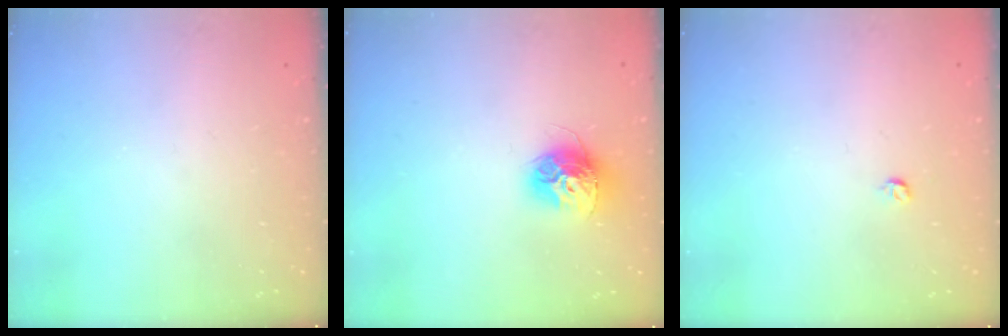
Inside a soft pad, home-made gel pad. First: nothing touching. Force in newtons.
{"total": 12.2, "press": 12.1, "slide": 1.0}
{"total": 3.2, "press": 3.2, "slide": 0.4}